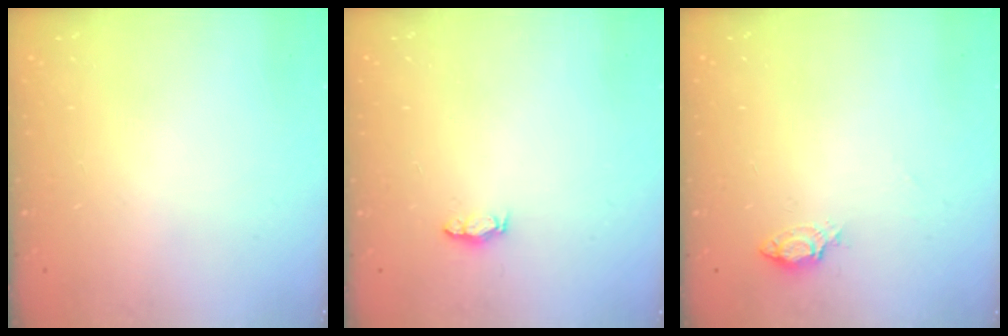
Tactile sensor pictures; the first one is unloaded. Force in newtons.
{"total": 7.9, "press": 4.8, "slide": 6.2}
{"total": 5.3, "press": 5.3, "slide": 0.6}